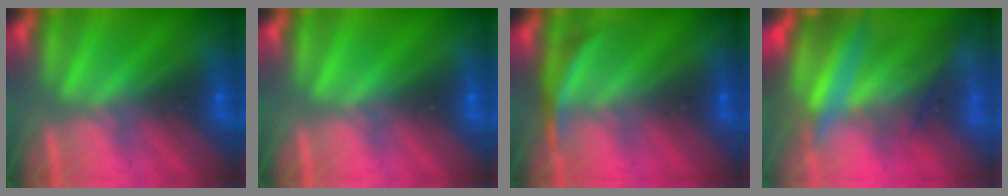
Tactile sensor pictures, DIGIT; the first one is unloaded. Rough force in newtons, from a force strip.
{"total": 0.0}
{"total": 3.3}
{"total": 10.4}